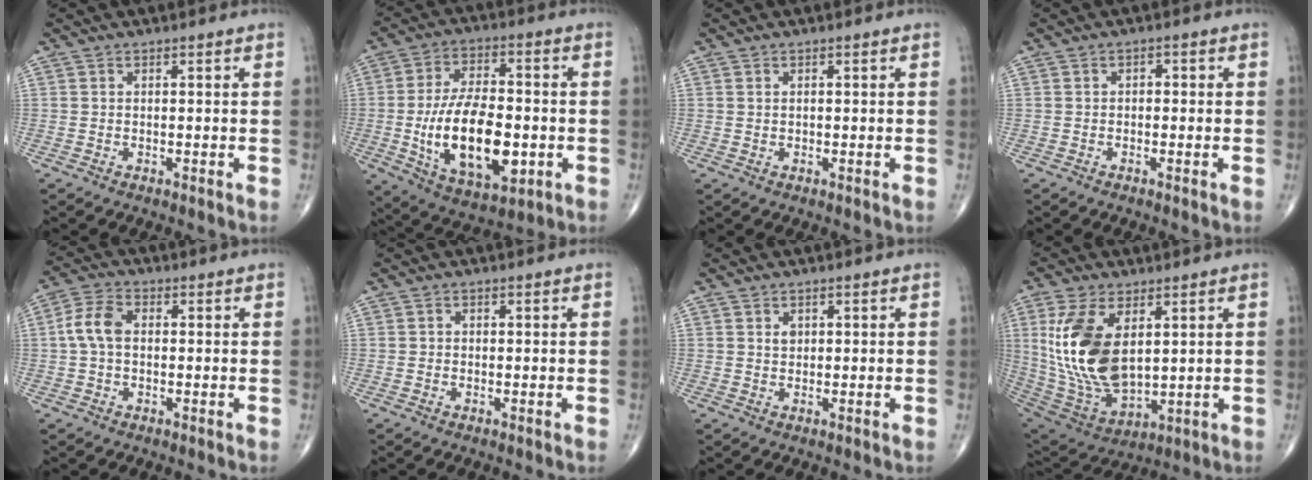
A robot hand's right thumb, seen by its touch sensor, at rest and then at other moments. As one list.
[{"total": 19.0, "force": [-3.3, 9.5, 16.1], "torque": [-0.264, 0.007, -0.043]}, {"total": 0.5, "force": [0.2, 0.3, 0.4], "torque": [-0.007, 0.001, 0.004]}, {"total": 1.1, "force": [-0.1, 0.8, 0.7], "torque": [-0.003, 0.003, -0.006]}, {"total": 6.0, "force": [0.3, 3.8, 4.6], "torque": [-0.098, 0.019, -0.002]}, {"total": 0.5, "force": [0.0, 0.5, 0.2], "torque": [0.001, 0.001, -0.003]}, {"total": 1.4, "force": [0.5, 1.1, 0.8], "torque": [-0.004, -0.002, 0.010]}, {"total": 18.5, "force": [3.8, 10.0, 15.2], "torque": [-0.300, -0.024, 0.091]}]